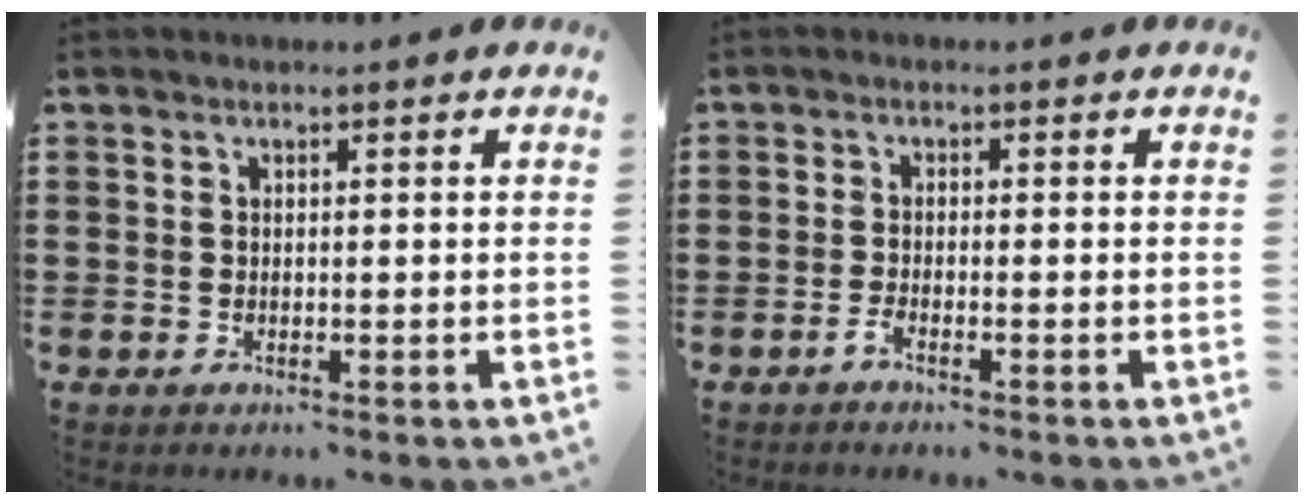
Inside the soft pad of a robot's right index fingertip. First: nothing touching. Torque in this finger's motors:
{"motor_torque": [-0.09, 0.03, 0.03, 0.01]}